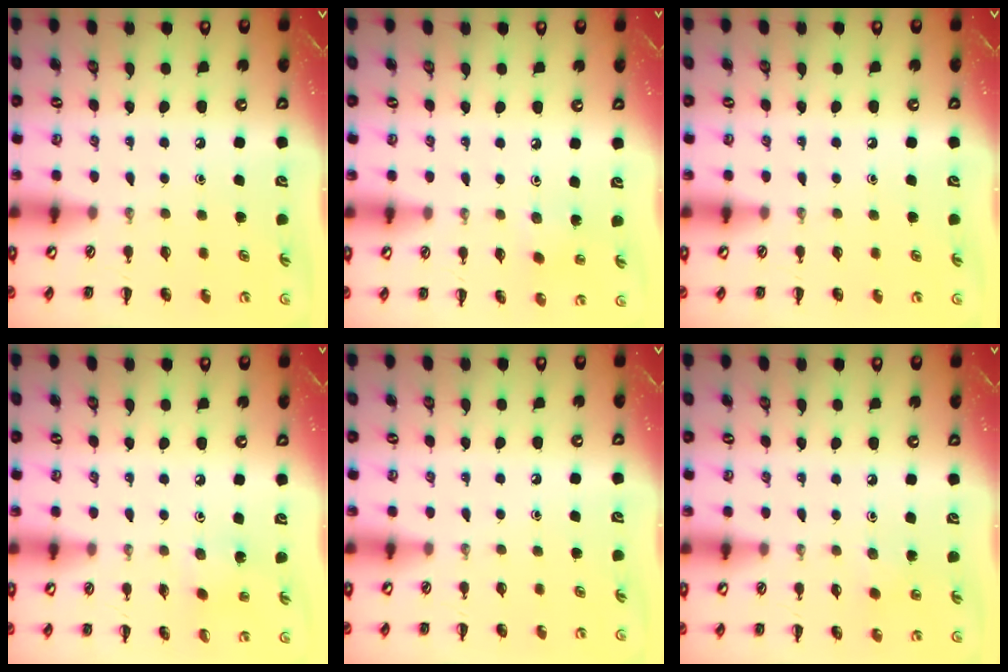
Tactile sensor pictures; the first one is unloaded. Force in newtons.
{"total": 2.2, "press": 2.1, "slide": 0.7}
{"total": 0.0}
{"total": 1.5, "press": 1.4, "slide": 0.5}
{"total": 0.0}
{"total": 2.6, "press": 2.5, "slide": 0.9}